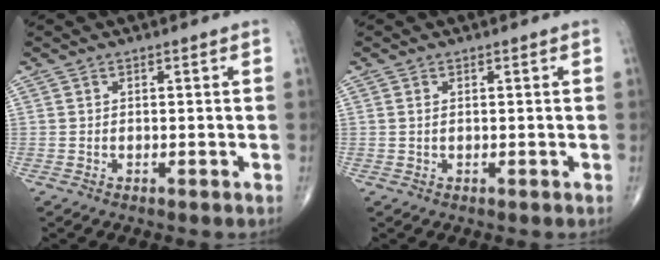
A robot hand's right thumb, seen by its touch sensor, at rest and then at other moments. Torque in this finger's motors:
{"motor_torque": [-0.20, 0.10, -0.24, 0.06, 0.00]}